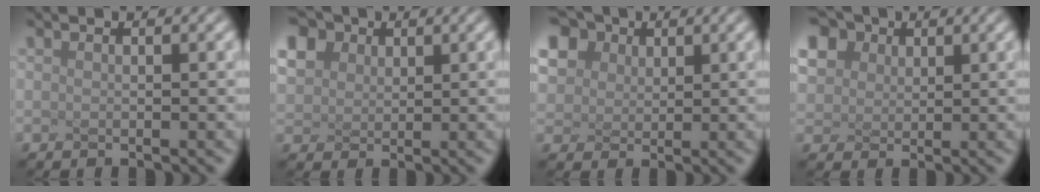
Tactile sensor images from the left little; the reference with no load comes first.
{"total": 4.6, "force": [2.6, 3.3, 1.7], "torque": [-0.105, 0.018, 0.078]}
{"total": 7.3, "force": [4.2, 5.3, 2.8], "torque": [-0.121, 0.026, 0.104]}
{"total": 5.9, "force": [3.4, 4.3, 2.2], "torque": [-0.115, 0.024, 0.095]}